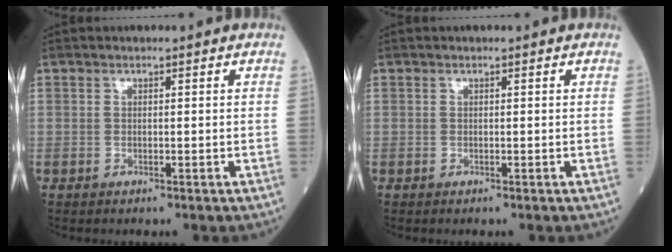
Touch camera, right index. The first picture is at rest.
{"total": 0.0}